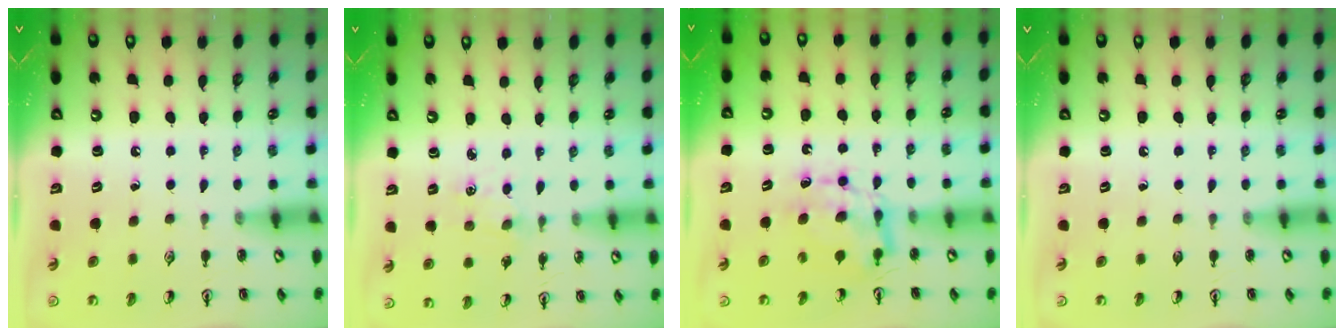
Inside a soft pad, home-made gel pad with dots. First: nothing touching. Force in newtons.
{"total": 1.4, "press": 1.3, "slide": 0.3}
{"total": 6.7, "press": 6.7, "slide": 0.2}
{"total": 0.0}